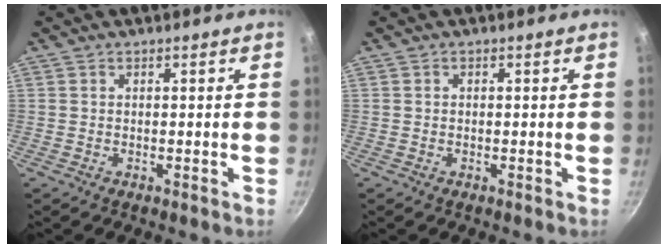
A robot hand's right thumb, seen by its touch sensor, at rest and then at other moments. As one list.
[{"total": 0.5, "force": [0.0, 0.4, 0.3], "torque": [-0.004, 0.004, 0.000]}]